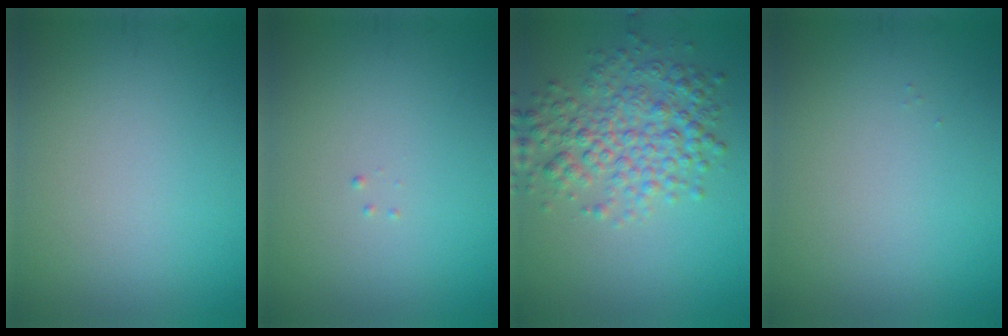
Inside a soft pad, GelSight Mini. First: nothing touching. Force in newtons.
{"total": 0.0}
{"total": 5.5, "press": 5.5, "slide": 0.1}
{"total": 0.0}